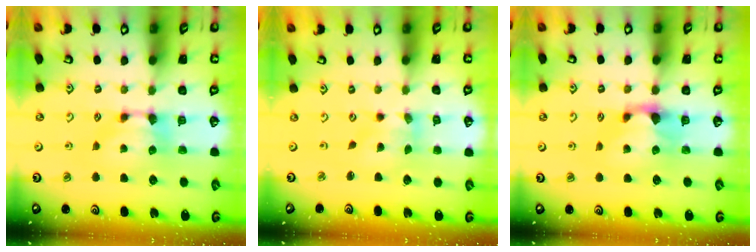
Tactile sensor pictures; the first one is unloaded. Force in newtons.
{"total": 1.0, "press": 0.2, "slide": 0.9}
{"total": 0.7, "press": 0.4, "slide": 0.6}